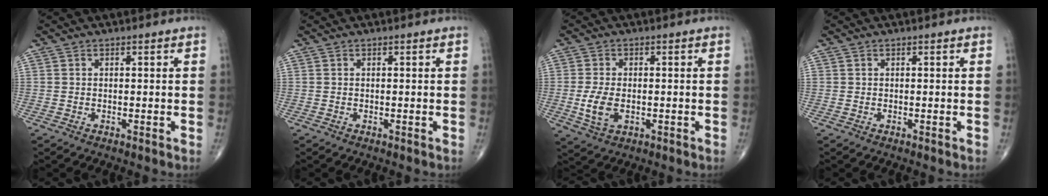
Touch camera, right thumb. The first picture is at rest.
{"total": 0.0}
{"total": 5.8, "force": [-0.9, 3.5, 4.5], "torque": [-0.091, -0.005, -0.013]}
{"total": 0.0}